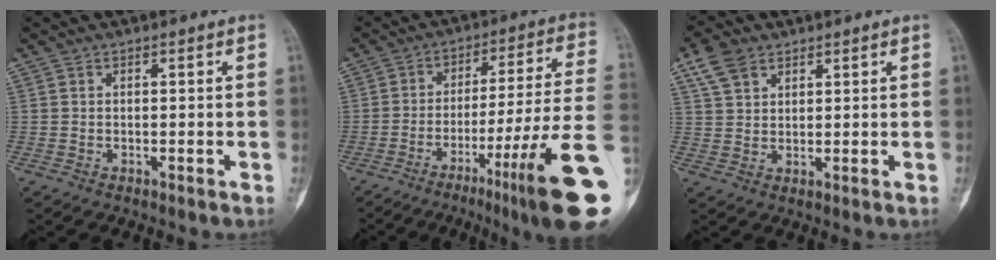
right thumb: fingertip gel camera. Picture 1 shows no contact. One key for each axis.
{"total": 21.8, "fx": -9.4, "fy": 1.4, "fz": 19.6, "tx": -0.241, "ty": 0.039, "tz": -0.137}
{"total": 6.2, "fx": 3.6, "fy": 3.9, "fz": 3.1, "tx": -0.049, "ty": -0.004, "tz": 0.074}